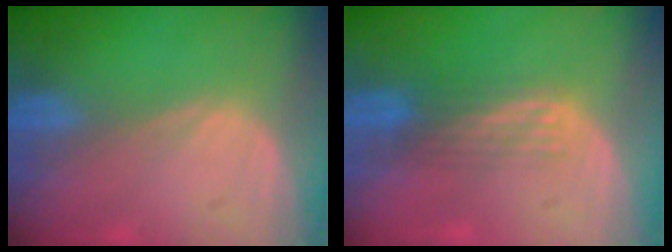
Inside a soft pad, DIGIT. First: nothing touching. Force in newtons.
{"total": 2.9, "press": 2.7, "slide": 1.2}